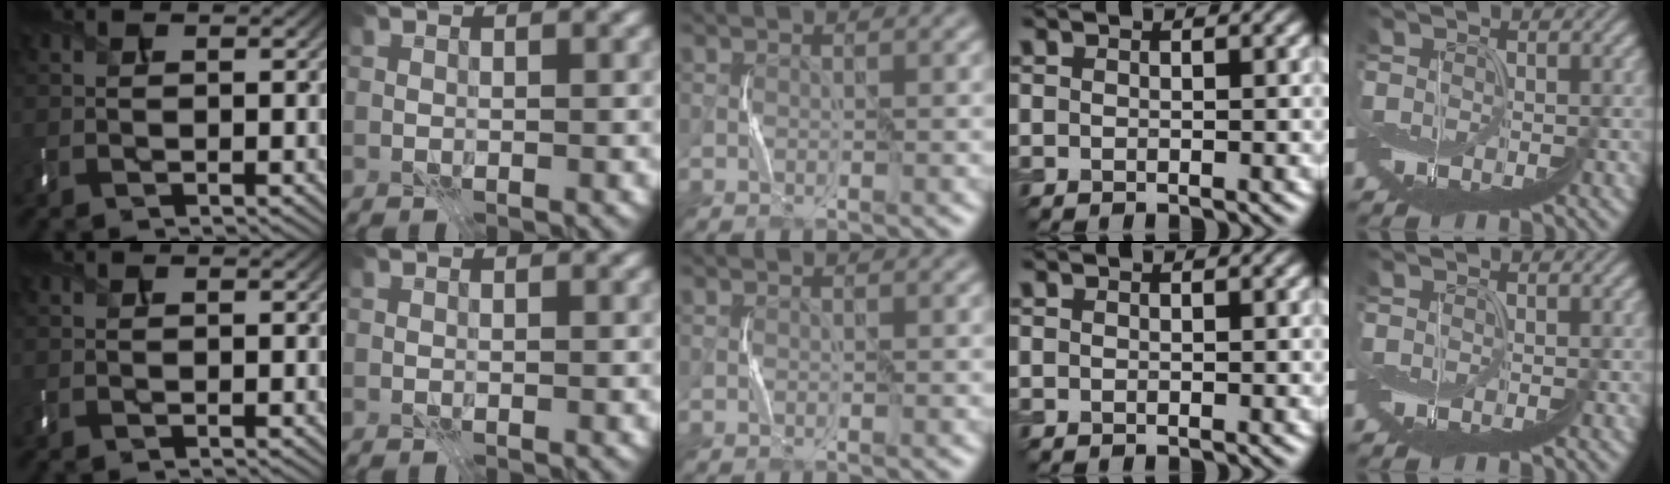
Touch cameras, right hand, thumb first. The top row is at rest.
{}